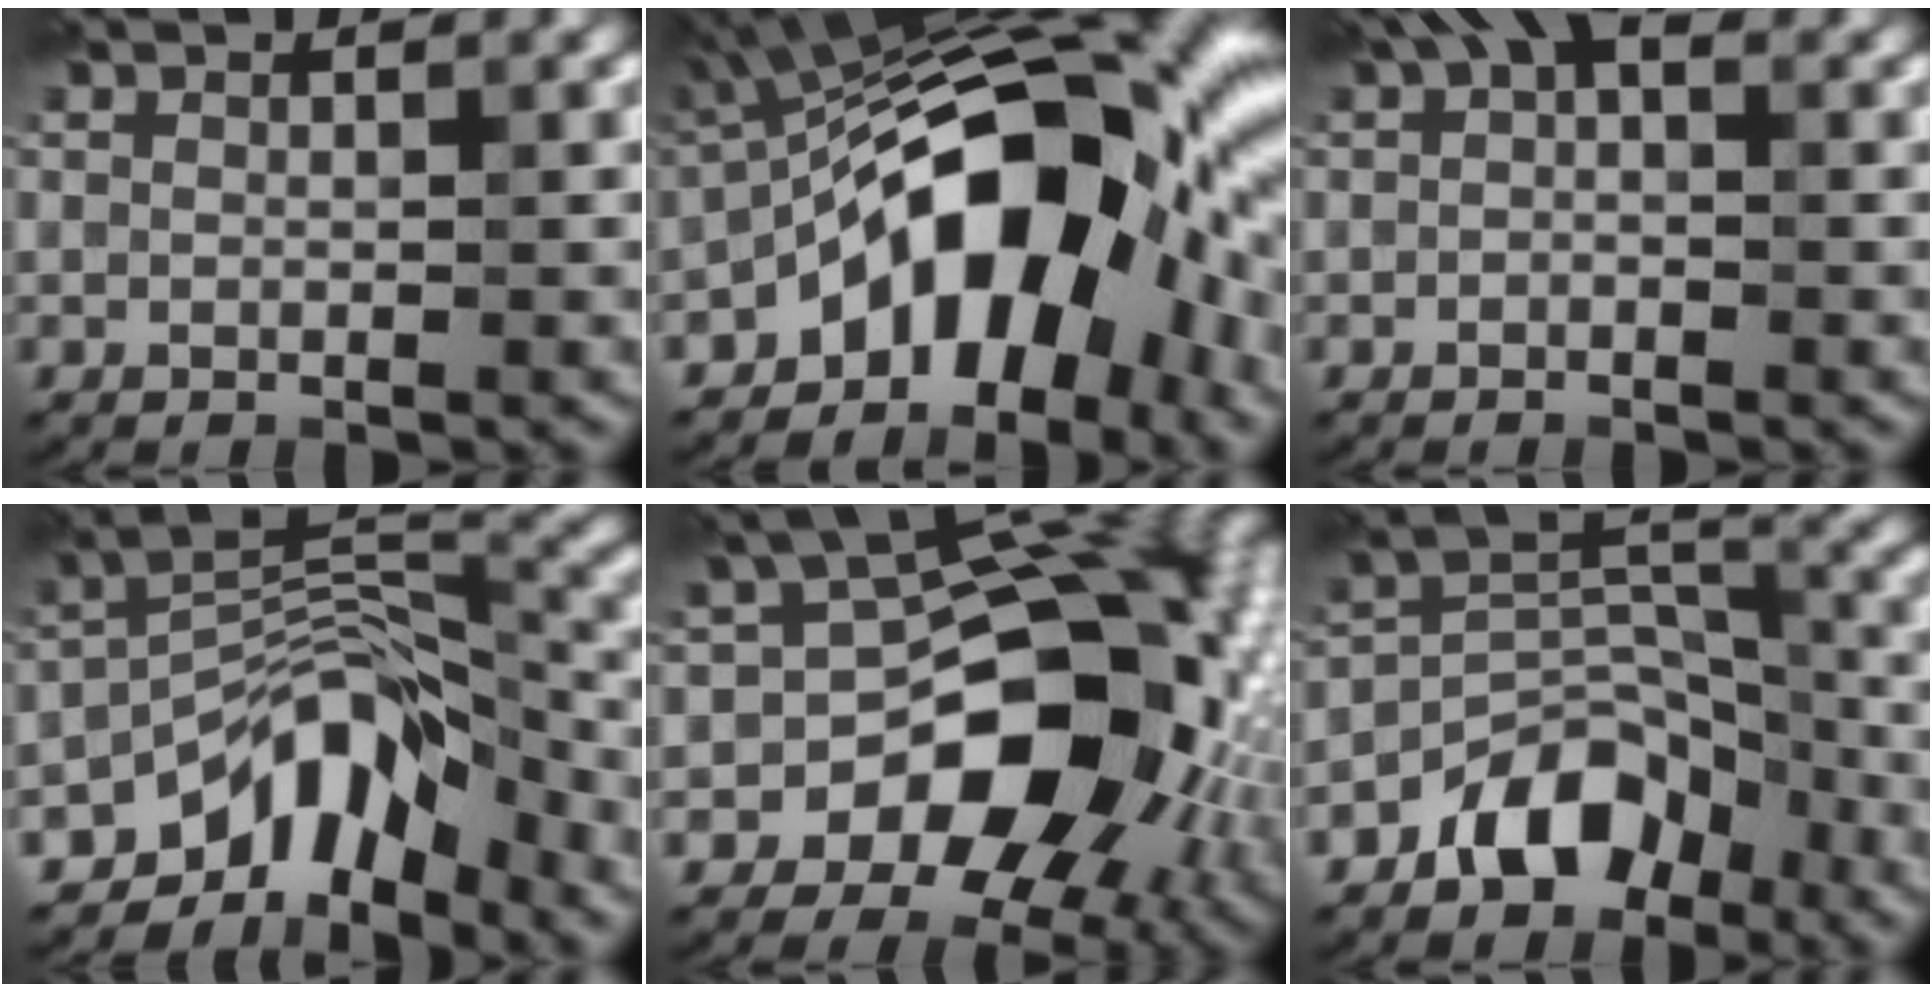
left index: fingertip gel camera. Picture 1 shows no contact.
{"total": 15.5, "force": [-4.4, 8.0, 12.6], "torque": [-0.140, 0.029, -0.086]}
{"total": 2.2, "force": [0.4, 1.1, 1.8], "torque": [-0.027, 0.014, -0.003]}
{"total": 8.2, "force": [-5.5, 3.8, 4.7], "torque": [-0.053, 0.008, -0.104]}
{"total": 13.9, "force": [-4.1, 9.2, 9.7], "torque": [-0.100, 0.006, -0.074]}
{"total": 6.6, "force": [-4.4, 3.7, 3.3], "torque": [-0.036, 0.010, -0.077]}